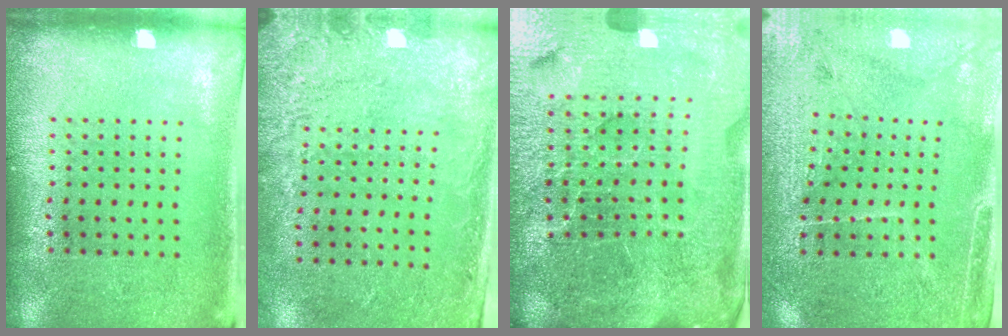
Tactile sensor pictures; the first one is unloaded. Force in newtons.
{"total": 2.8, "press": 1.9, "slide": 2.1}
{"total": 7.1, "press": 6.2, "slide": 3.5}
{"total": 3.2, "press": 3.0, "slide": 1.1}